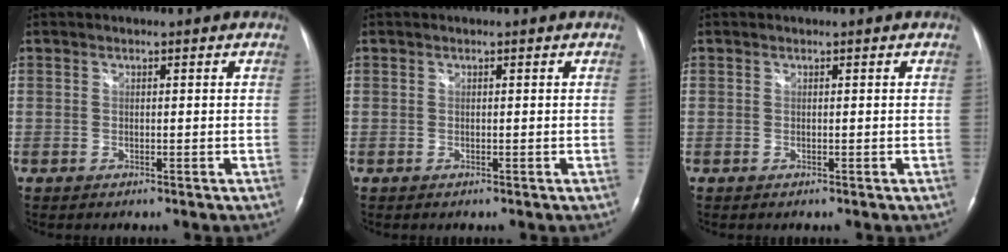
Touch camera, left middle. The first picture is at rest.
{"total": 0.0}
{"total": 0.0}